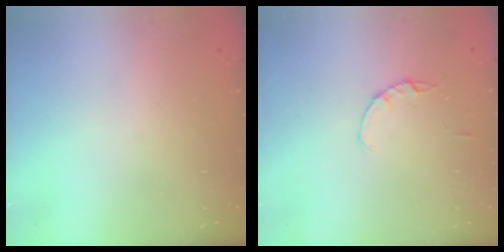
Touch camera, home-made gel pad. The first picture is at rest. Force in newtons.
{"total": 1.4, "press": 1.3, "slide": 0.3}